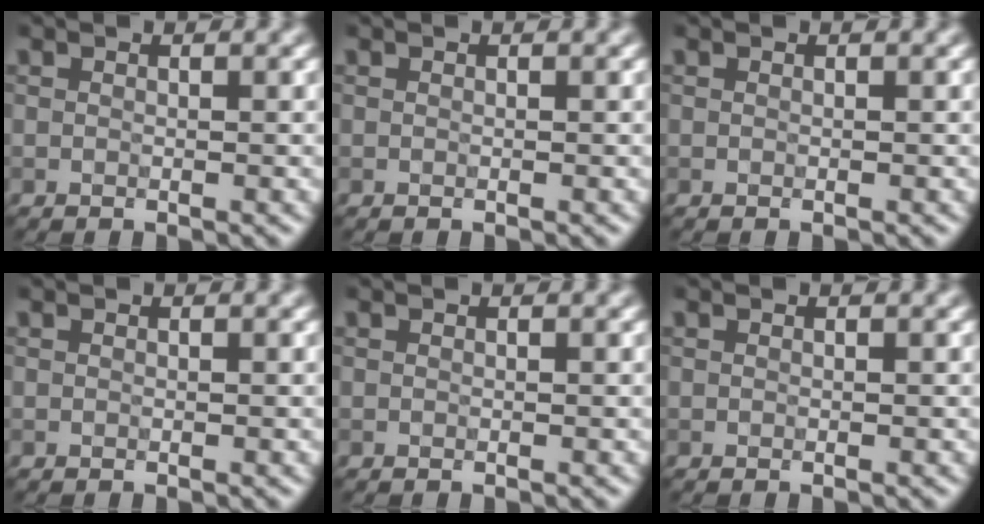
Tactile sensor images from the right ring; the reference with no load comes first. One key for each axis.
{"total": 0.0}
{"total": 0.0}
{"total": 0.0}
{"total": 0.0}
{"total": 0.0}